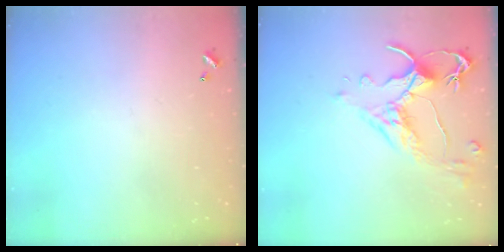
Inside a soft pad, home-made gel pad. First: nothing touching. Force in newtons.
{"total": 2.5, "press": 2.1, "slide": 1.2}